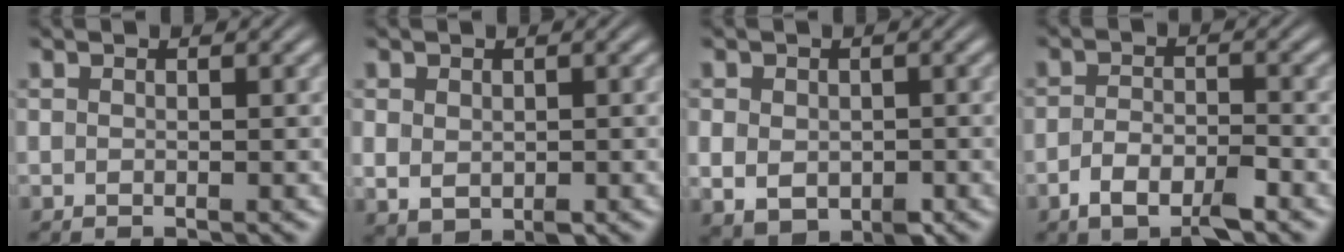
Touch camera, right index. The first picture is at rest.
{"total": 2.6, "force": [-0.1, 1.9, 1.7], "torque": [-0.039, -0.018, 0.013]}
{"total": 5.0, "force": [-1.4, 3.8, 2.9], "torque": [-0.067, -0.032, -0.004]}
{"total": 3.2, "force": [-2.3, 1.0, 2.0], "torque": [-0.031, -0.005, -0.041]}